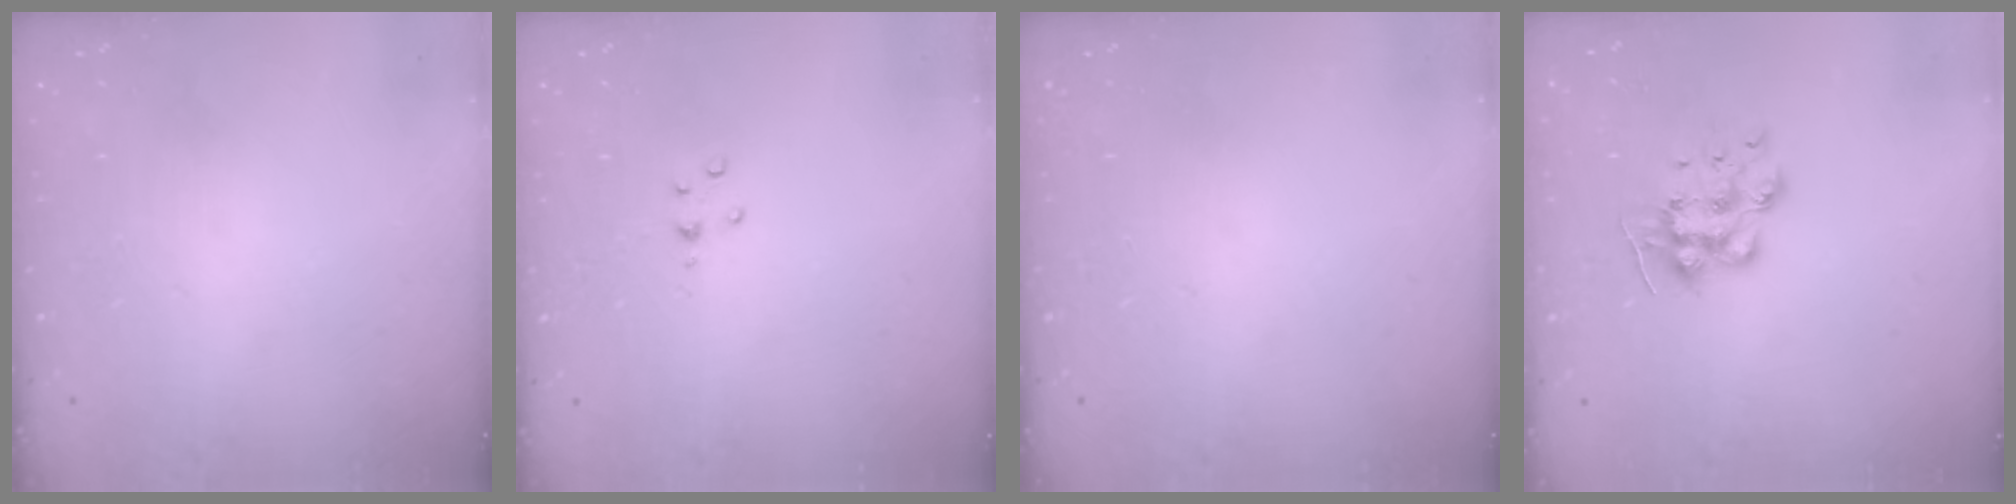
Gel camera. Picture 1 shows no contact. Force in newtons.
{"total": 2.9, "press": 2.8, "slide": 0.4}
{"total": 0.0}
{"total": 10.0, "press": 10.0, "slide": 0.4}